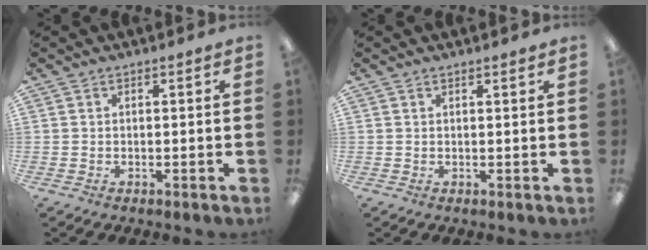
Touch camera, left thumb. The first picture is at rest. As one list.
[{"total": 0.8, "force": [0.8, 0.1, 0.1], "torque": [-0.002, 0.000, 0.015]}]